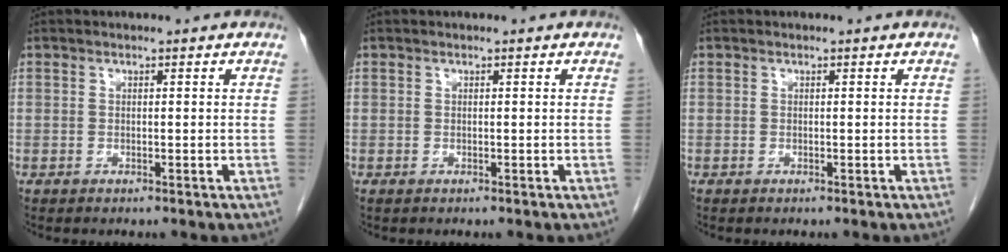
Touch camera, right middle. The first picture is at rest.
{"total": 0.0}
{"total": 0.0}